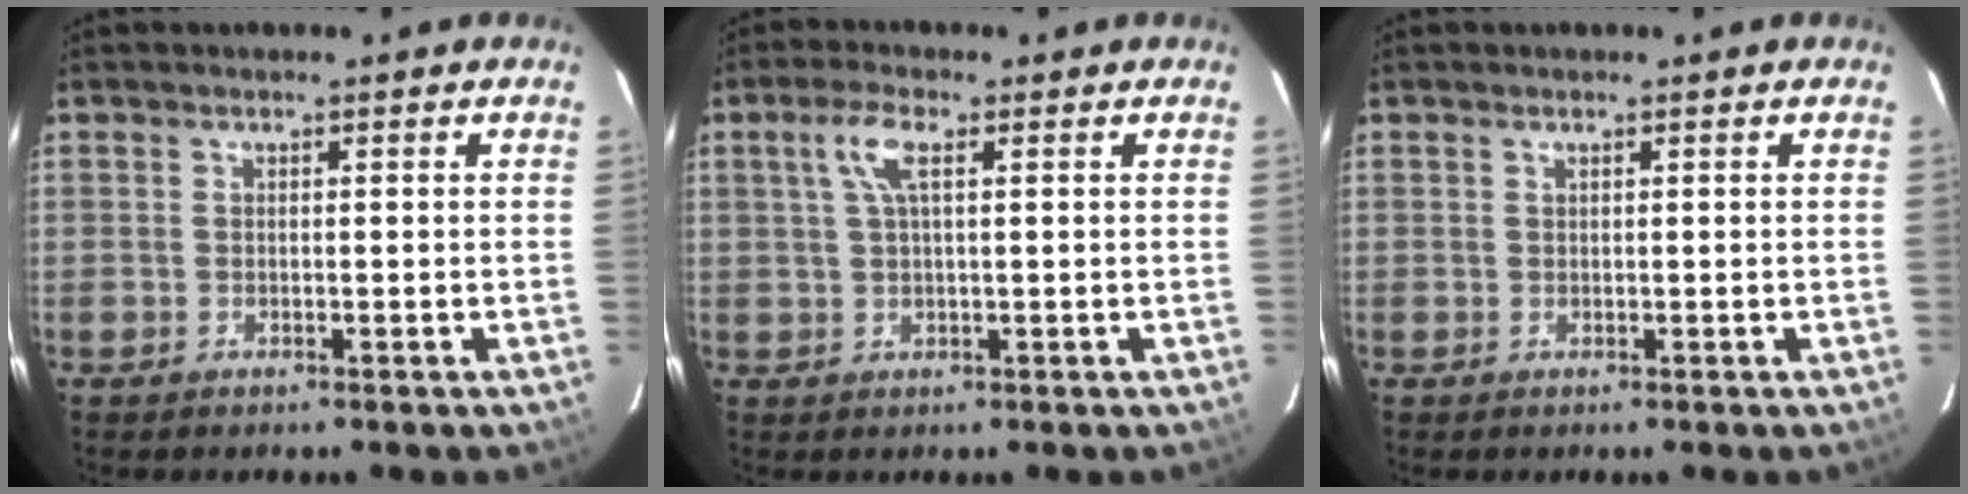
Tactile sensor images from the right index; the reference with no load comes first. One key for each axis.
{"total": 4.5, "fx": 1.6, "fy": 1.3, "fz": 4.0, "tx": -0.084, "ty": 0.010, "tz": 0.032}
{"total": 0.0}